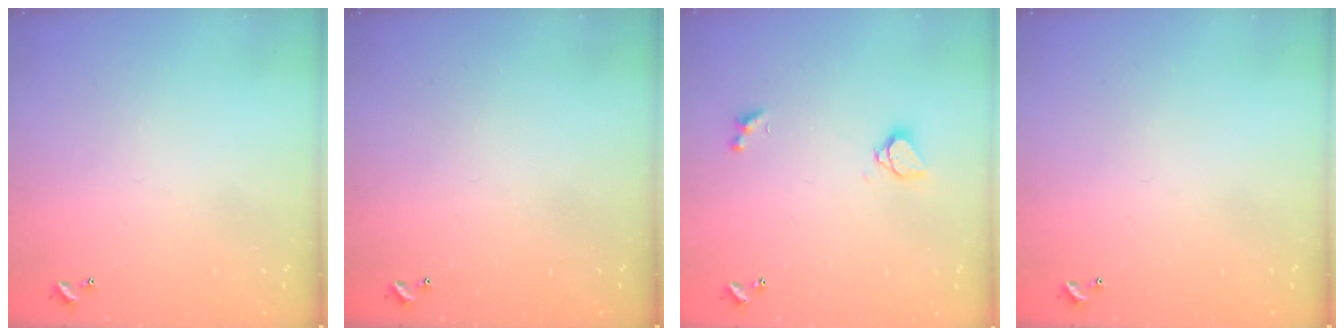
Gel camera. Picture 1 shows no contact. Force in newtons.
{"total": 0.0}
{"total": 1.6, "press": 1.5, "slide": 0.5}
{"total": 0.0}